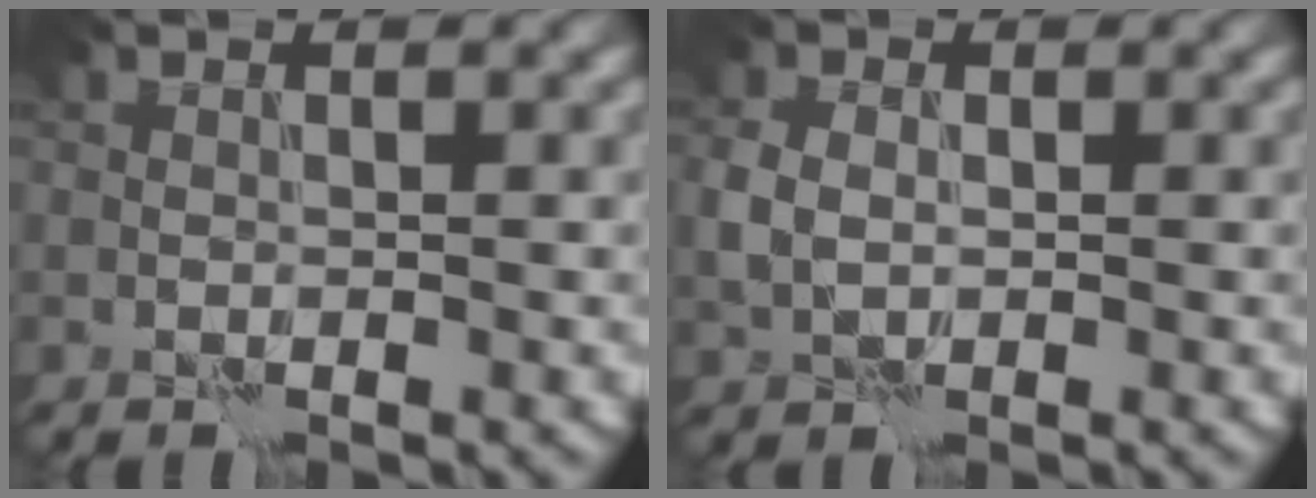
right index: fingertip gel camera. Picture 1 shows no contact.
{"total": 2.3, "force": [-0.1, 1.8, 1.4], "torque": [-0.035, 0.003, -0.006]}